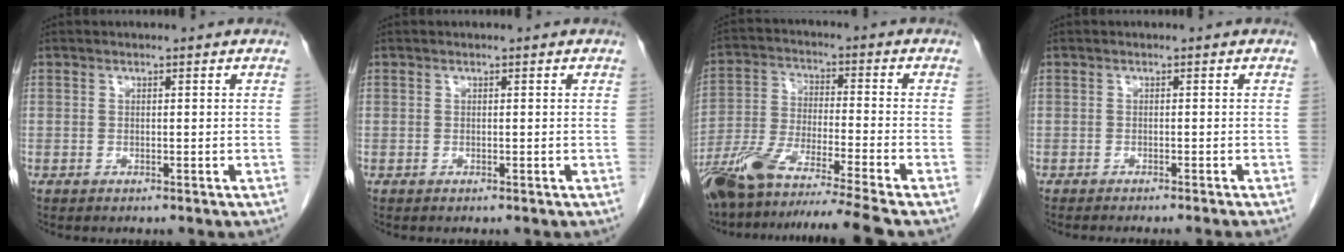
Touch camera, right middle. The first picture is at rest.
{"total": 0.0}
{"total": 15.5, "force": [-13.2, -2.3, 7.7], "torque": [-0.146, -0.030, -0.230]}
{"total": 5.5, "force": [-4.9, -0.5, 2.4], "torque": [-0.012, -0.008, -0.066]}